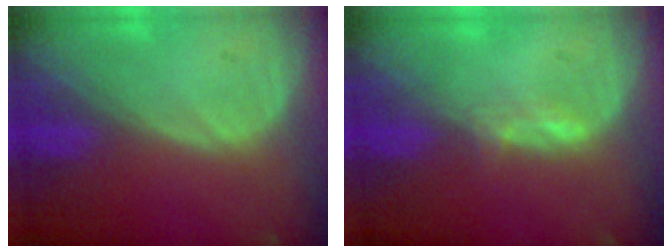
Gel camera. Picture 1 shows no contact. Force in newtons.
{"total": 1.6, "press": 1.5, "slide": 0.6}